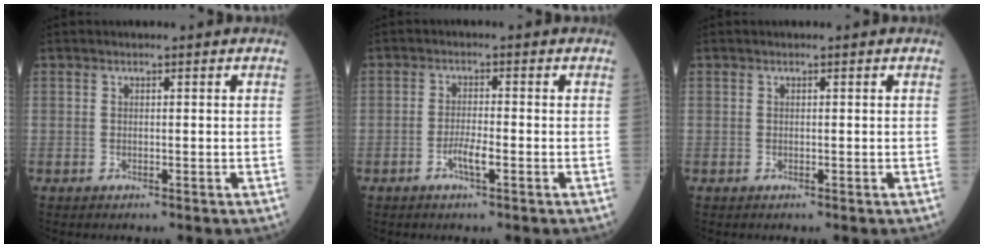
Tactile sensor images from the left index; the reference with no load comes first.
{"total": 2.6, "force": [-1.2, 0.2, 2.2], "torque": [-0.045, -0.002, -0.026]}
{"total": 0.0}